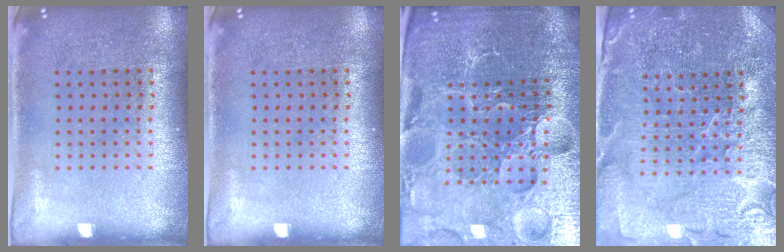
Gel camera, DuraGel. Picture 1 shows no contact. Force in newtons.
{"total": 0.0}
{"total": 5.7, "press": 5.3, "slide": 2.2}
{"total": 4.2, "press": 4.0, "slide": 1.1}